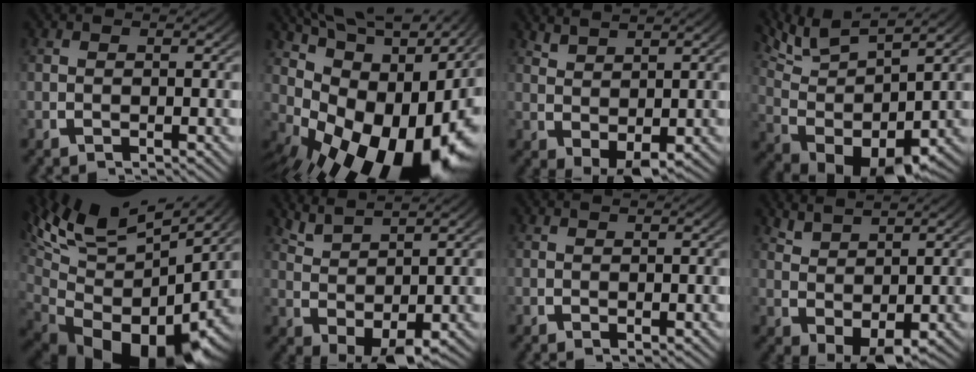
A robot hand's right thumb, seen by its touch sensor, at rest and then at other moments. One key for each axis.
{"total": 17.8, "fx": 0.7, "fy": 10.5, "fz": 14.3, "tx": -0.227, "ty": -0.030, "tz": 0.033}
{"total": 4.0, "fx": 0.7, "fy": 2.3, "fz": 3.1, "tx": -0.050, "ty": -0.017, "tz": 0.035}
{"total": 9.9, "fx": 1.4, "fy": 5.8, "fz": 7.9, "tx": -0.156, "ty": -0.029, "tz": 0.042}
{"total": 17.3, "fx": 0.3, "fy": 9.9, "fz": 14.2, "tx": -0.254, "ty": -0.034, "tz": 0.027}
{"total": 5.2, "fx": 1.1, "fy": 3.0, "fz": 4.2, "tx": -0.076, "ty": -0.018, "tz": 0.043}
{"total": 0.6, "fx": 0.6, "fy": 0.0, "fz": 0.3, "tx": -0.001, "ty": -0.001, "tz": 0.014}
{"total": 4.6, "fx": 0.8, "fy": 2.7, "fz": 3.6, "tx": -0.062, "ty": -0.020, "tz": 0.038}